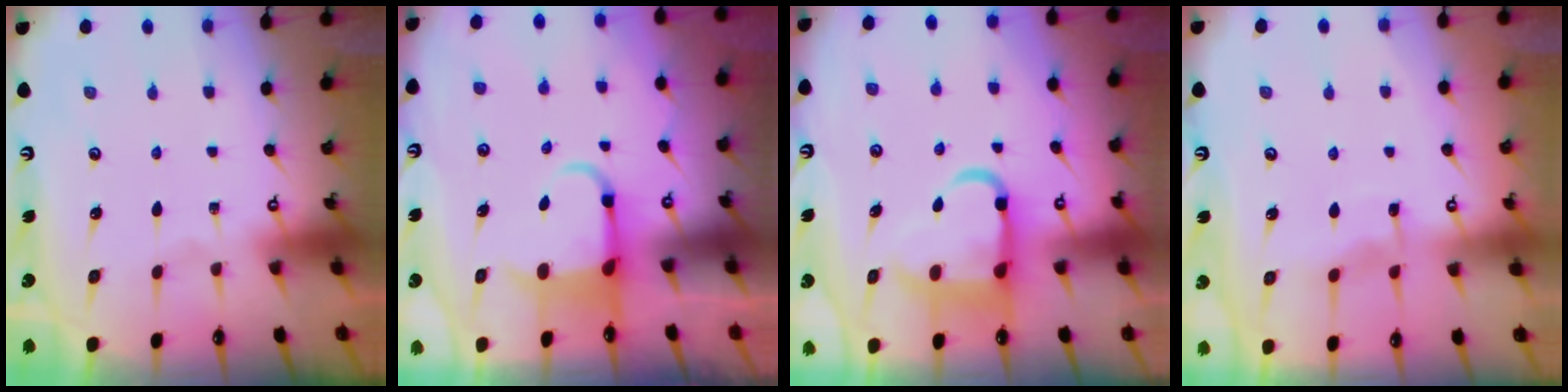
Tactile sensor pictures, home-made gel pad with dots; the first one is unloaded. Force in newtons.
{"total": 4.4, "press": 4.3, "slide": 1.1}
{"total": 12.6, "press": 12.5, "slide": 1.6}
{"total": 5.1, "press": 5.0, "slide": 0.6}